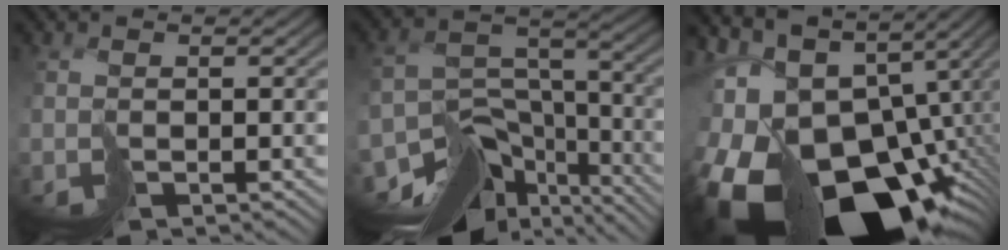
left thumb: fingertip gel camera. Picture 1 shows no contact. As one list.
[{"total": 15.1, "force": [-11.3, 7.6, 6.3], "torque": [-0.121, -0.021, -0.163]}, {"total": 19.6, "force": [-7.1, 12.7, 13.1], "torque": [-0.255, -0.026, -0.092]}]